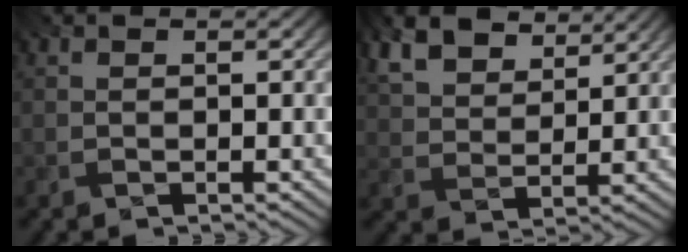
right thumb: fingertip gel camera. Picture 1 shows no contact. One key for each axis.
{"total": 9.8, "fx": 6.4, "fy": 5.0, "fz": 5.6, "tx": -0.155, "ty": 0.005, "tz": 0.111}